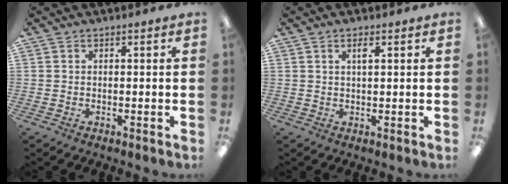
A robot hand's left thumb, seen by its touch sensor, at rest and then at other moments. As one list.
[{"total": 2.2, "force": [1.2, 0.6, 1.8], "torque": [-0.031, -0.001, 0.018]}]